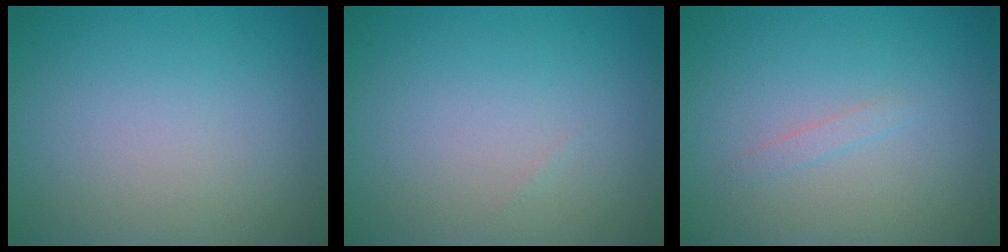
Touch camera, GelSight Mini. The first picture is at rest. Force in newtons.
{"total": 0.0}
{"total": 0.8, "press": 0.8, "slide": 0.0}